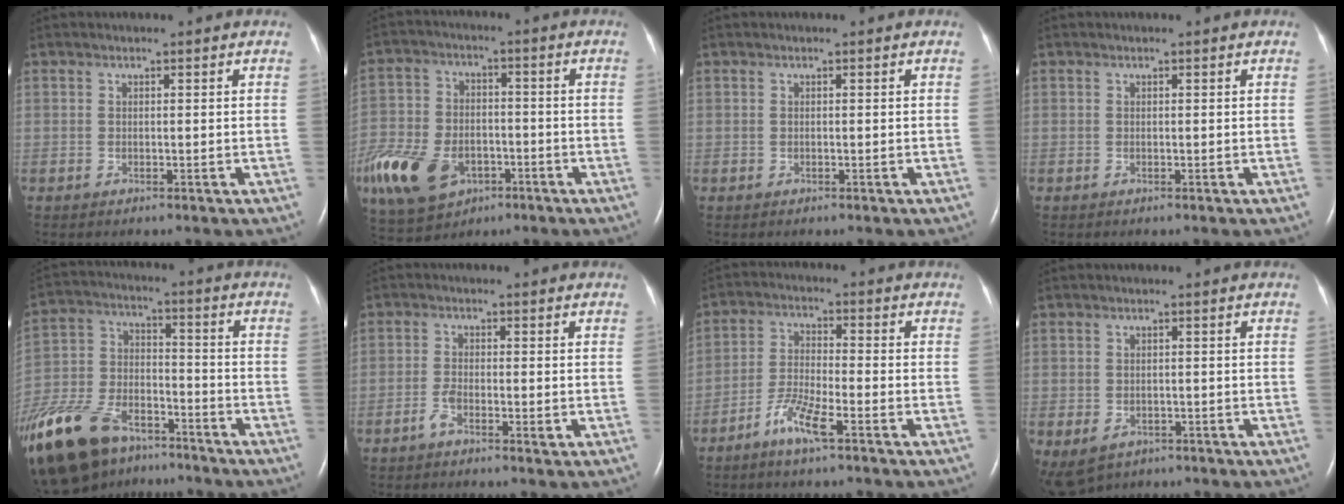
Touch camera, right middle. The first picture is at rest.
{"total": 25.2, "force": [-11.6, 16.9, 14.7], "torque": [-0.427, -0.026, -0.202]}
{"total": 0.0}
{"total": 0.0}
{"total": 22.7, "force": [-16.1, 10.8, 11.7], "torque": [-0.326, -0.021, -0.289]}
{"total": 2.3, "force": [-1.2, 0.5, 1.9], "torque": [-0.042, -0.001, -0.026]}
{"total": 6.0, "force": [-3.8, 0.5, 4.6], "torque": [-0.100, -0.006, -0.078]}
{"total": 6.5, "force": [-3.3, 4.8, 2.8], "torque": [-0.067, -0.001, -0.040]}